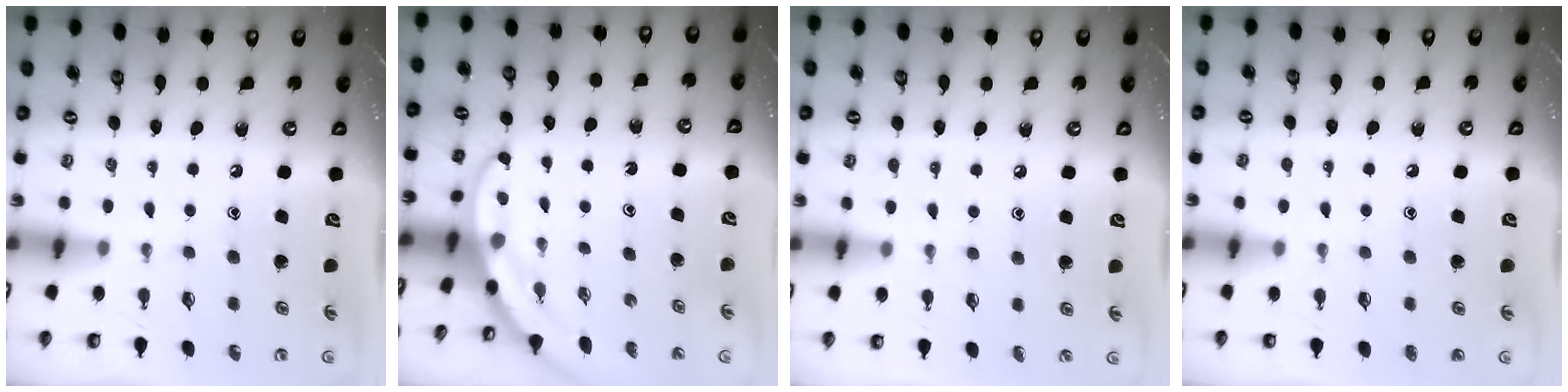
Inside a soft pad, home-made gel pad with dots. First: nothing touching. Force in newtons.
{"total": 3.4, "press": 3.4, "slide": 0.1}
{"total": 5.2, "press": 5.1, "slide": 0.6}
{"total": 1.0, "press": 1.0, "slide": 0.1}